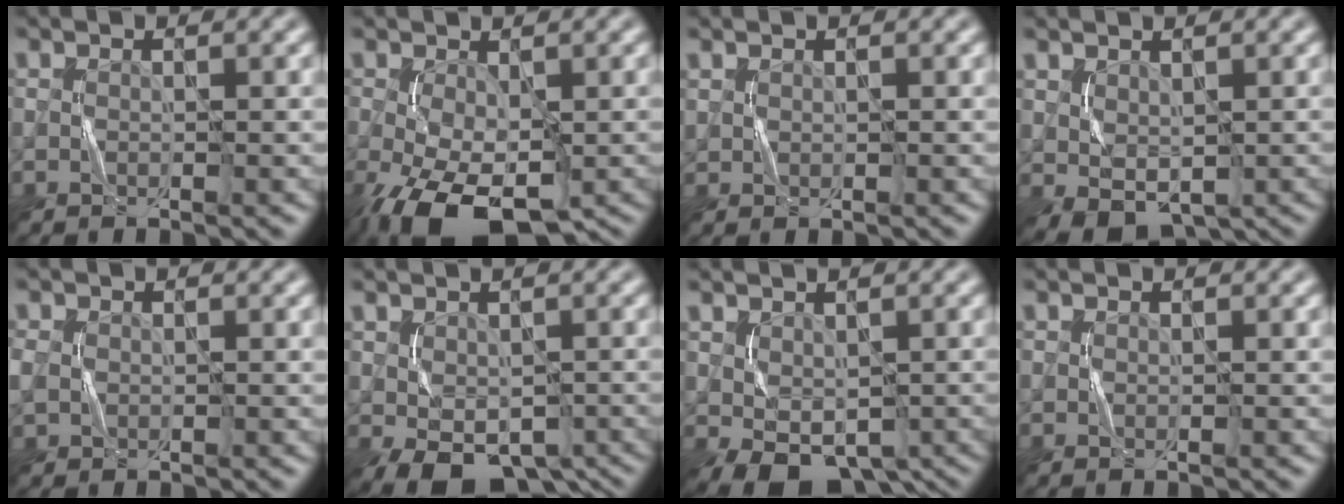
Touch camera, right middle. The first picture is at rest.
{"total": 8.9, "force": [-4.0, 4.5, 6.6], "torque": [-0.144, -0.024, -0.061]}
{"total": 0.6, "force": [0.5, 0.3, 0.2], "torque": [-0.006, -0.001, 0.014]}
{"total": 3.3, "force": [0.0, 2.2, 2.5], "torque": [-0.050, -0.007, 0.010]}
{"total": 1.8, "force": [0.1, 1.5, 1.0], "torque": [-0.025, 0.001, 0.002]}
{"total": 6.6, "force": [-3.1, 3.7, 4.6], "torque": [-0.077, -0.015, -0.039]}
{"total": 5.4, "force": [-1.8, 3.3, 3.9], "torque": [-0.072, -0.008, -0.021]}
{"total": 0.0}